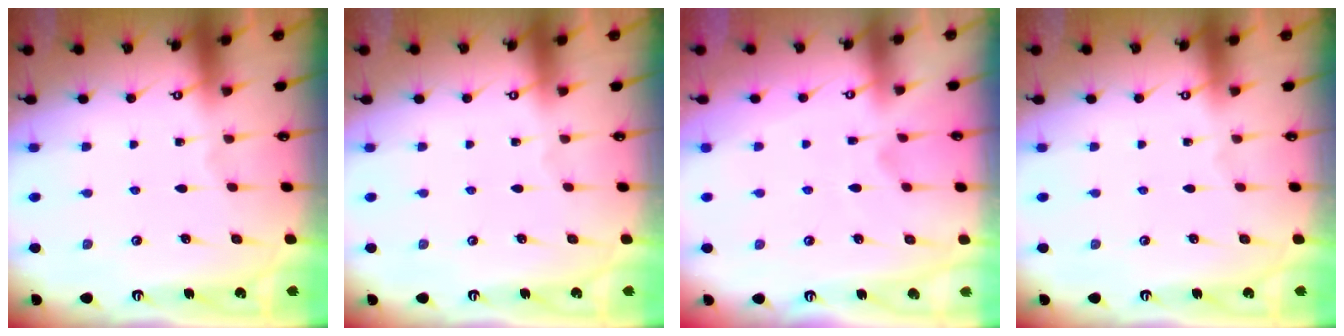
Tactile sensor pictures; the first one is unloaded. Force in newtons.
{"total": 0.0}
{"total": 3.1, "press": 2.8, "slide": 1.2}
{"total": 0.0}